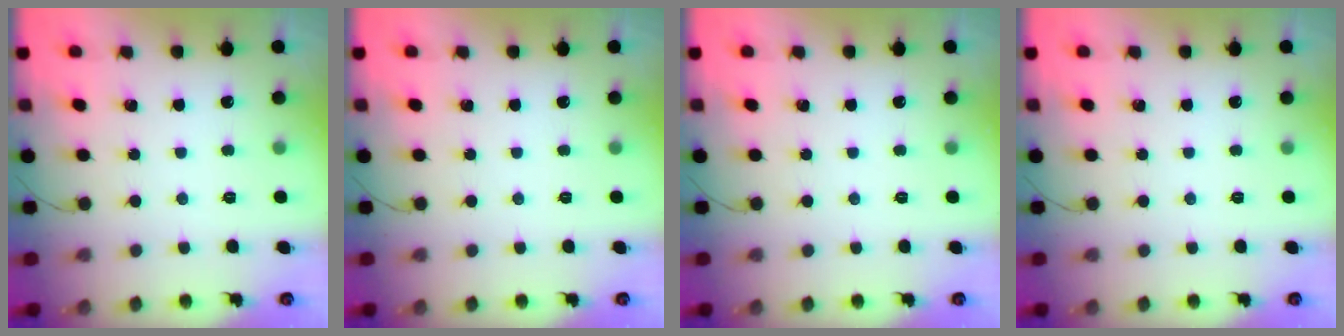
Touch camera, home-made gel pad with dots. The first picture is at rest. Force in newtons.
{"total": 0.0}
{"total": 0.0}
{"total": 0.0}